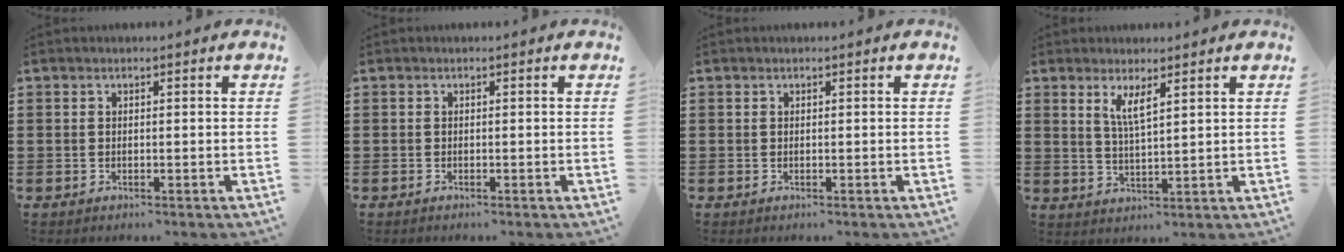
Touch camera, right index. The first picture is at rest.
{"total": 0.0}
{"total": 0.0}
{"total": 3.6, "force": [2.1, 0.6, 2.9], "torque": [-0.063, 0.002, 0.036]}